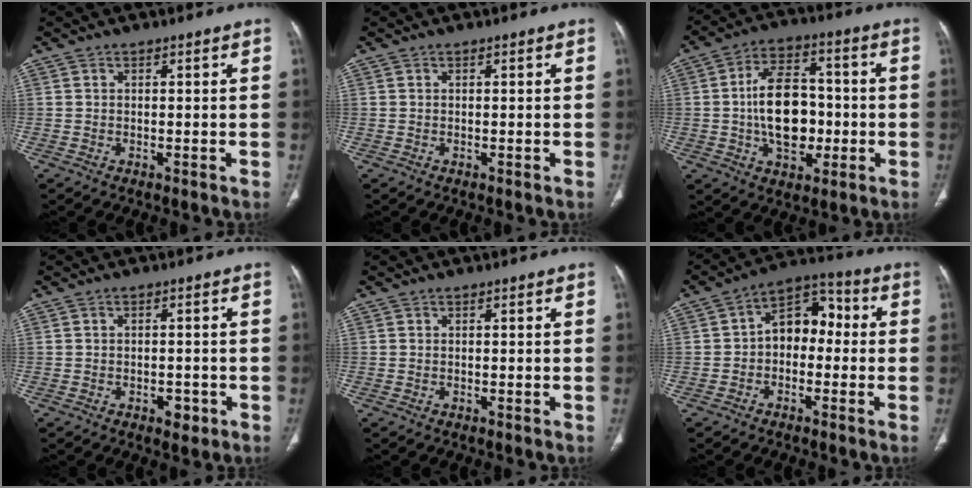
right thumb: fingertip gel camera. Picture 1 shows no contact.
{"total": 0.0}
{"total": 14.2, "force": [-1.4, 9.0, 10.9], "torque": [-0.157, 0.024, -0.022]}
{"total": 2.7, "force": [-1.3, 1.7, 1.8], "torque": [-0.014, 0.005, -0.012]}
{"total": 0.0}
{"total": 9.3, "force": [-0.6, 6.5, 6.6], "torque": [-0.067, 0.041, -0.027]}